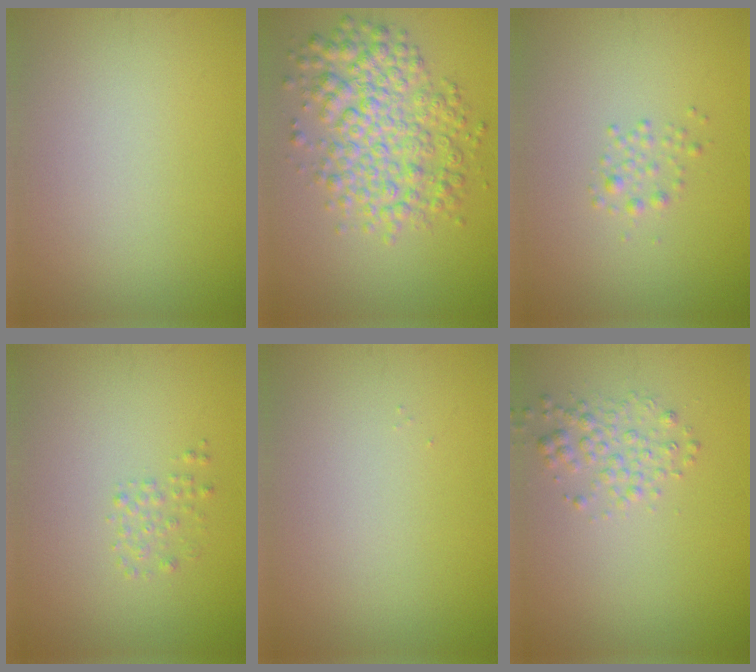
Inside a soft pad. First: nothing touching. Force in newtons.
{"total": 6.2, "press": 6.2, "slide": 0.0}
{"total": 1.1, "press": 1.1, "slide": 0.0}
{"total": 1.0, "press": 1.0, "slide": 0.0}
{"total": 0.0}
{"total": 2.0, "press": 2.0, "slide": 0.1}